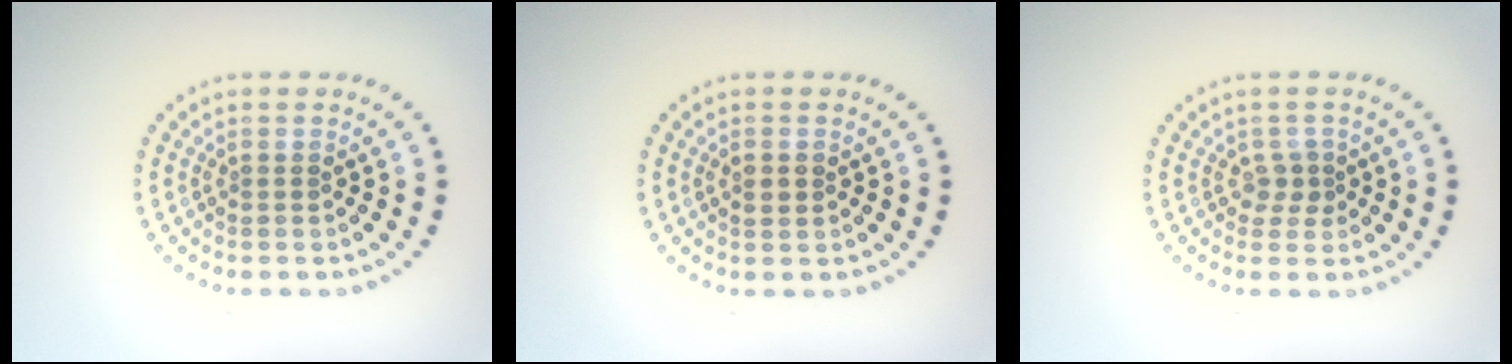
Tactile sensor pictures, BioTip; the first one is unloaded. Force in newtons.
{"total": 1.1, "press": 1.1, "slide": 0.1}
{"total": 1.5, "press": 1.2, "slide": 0.9}